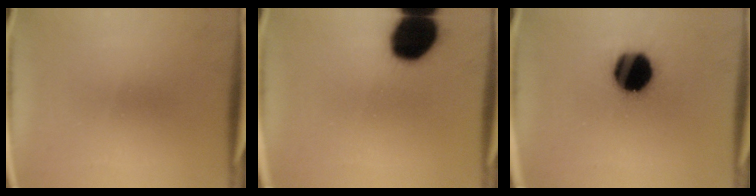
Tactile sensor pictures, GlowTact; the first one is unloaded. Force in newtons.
{"total": 17.1}
{"total": 17.1}